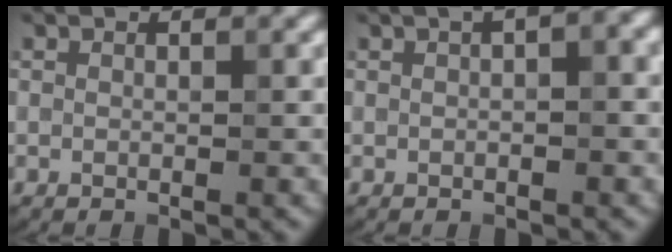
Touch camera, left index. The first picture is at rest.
{"total": 3.6, "force": [1.2, 0.8, 3.3], "torque": [-0.041, 0.016, 0.012]}